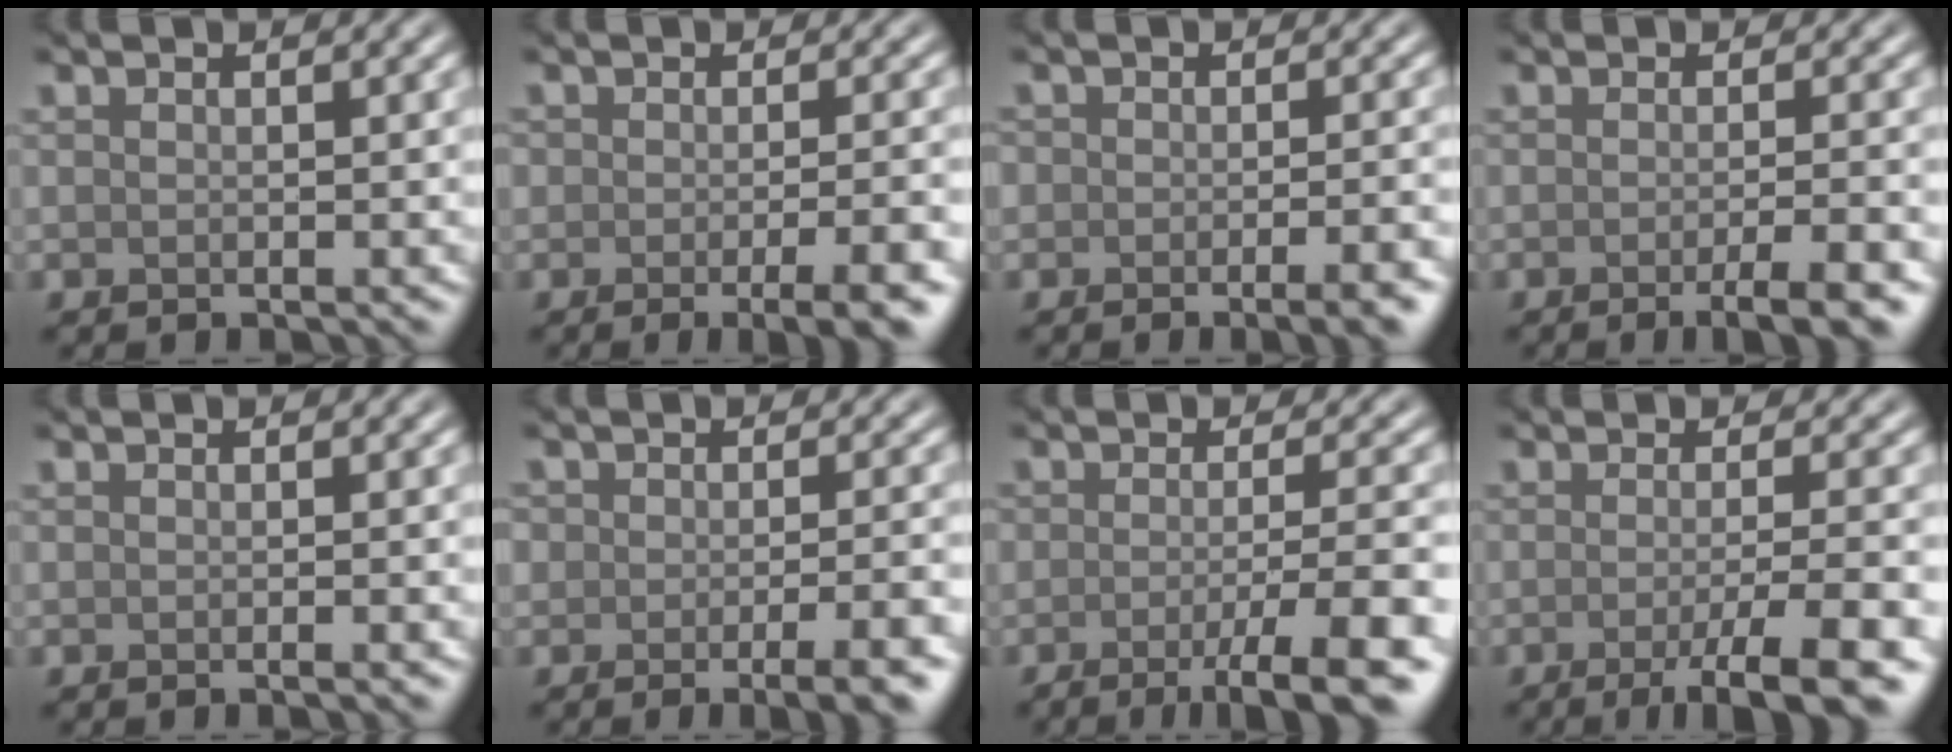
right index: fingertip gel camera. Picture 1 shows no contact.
{"total": 4.9, "force": [-2.4, 1.3, 4.1], "torque": [-0.051, -0.007, -0.023]}
{"total": 4.1, "force": [-2.4, 1.5, 2.9], "torque": [-0.027, 0.006, -0.022]}
{"total": 4.3, "force": [-2.0, 0.9, 3.7], "torque": [-0.045, -0.004, -0.032]}
{"total": 0.8, "force": [-0.3, 0.1, 0.7], "torque": [-0.005, 0.000, -0.006]}
{"total": 5.5, "force": [-2.7, 2.1, 4.3], "torque": [-0.045, -0.001, -0.028]}
{"total": 6.5, "force": [-3.3, 1.1, 5.5], "torque": [-0.079, -0.005, -0.051]}
{"total": 6.4, "force": [-2.8, 1.1, 5.6], "torque": [-0.075, -0.005, -0.046]}